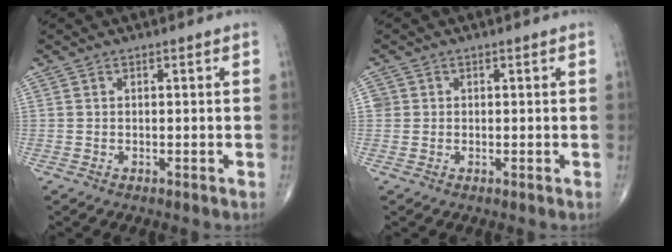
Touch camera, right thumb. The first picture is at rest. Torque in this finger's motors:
{"motor_torque": [-0.17, 0.01, 0.24, 0.19, -0.02]}